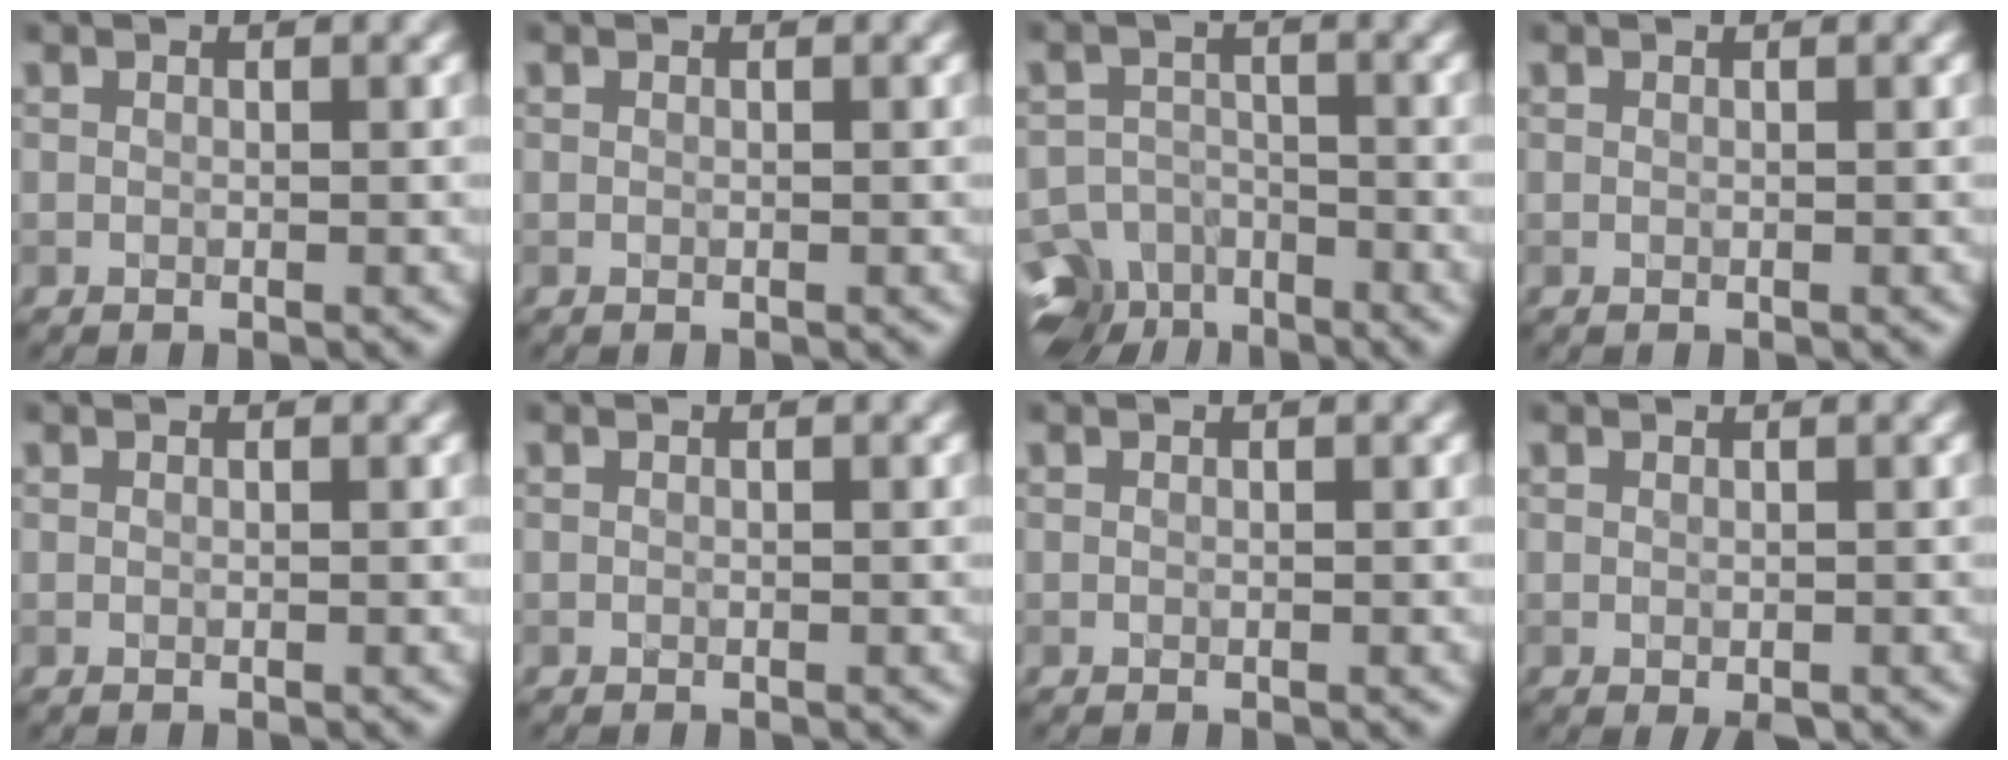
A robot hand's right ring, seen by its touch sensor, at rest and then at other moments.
{"total": 0.0}
{"total": 9.1, "force": [-6.9, 5.2, 2.8], "torque": [-0.040, -0.017, -0.105]}
{"total": 0.0}
{"total": 0.0}
{"total": 0.0}
{"total": 0.0}
{"total": 0.8, "force": [-0.3, 0.4, 0.6], "torque": [-0.010, -0.002, -0.003]}